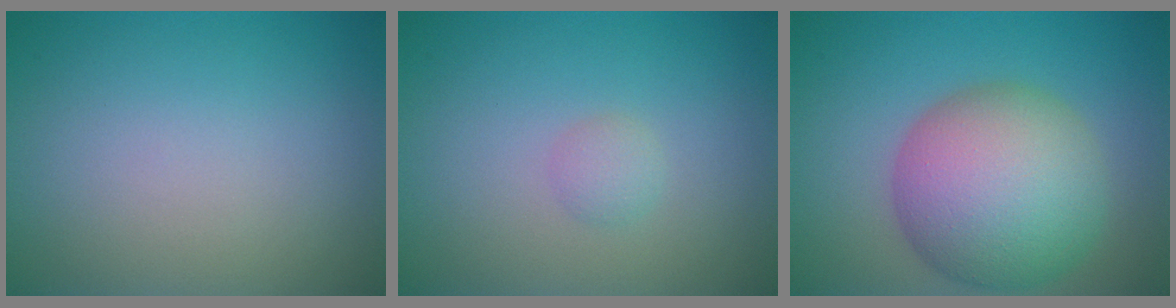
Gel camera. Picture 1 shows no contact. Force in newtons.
{"total": 1.1, "press": 1.1, "slide": 0.0}
{"total": 10.4, "press": 10.4, "slide": 0.2}